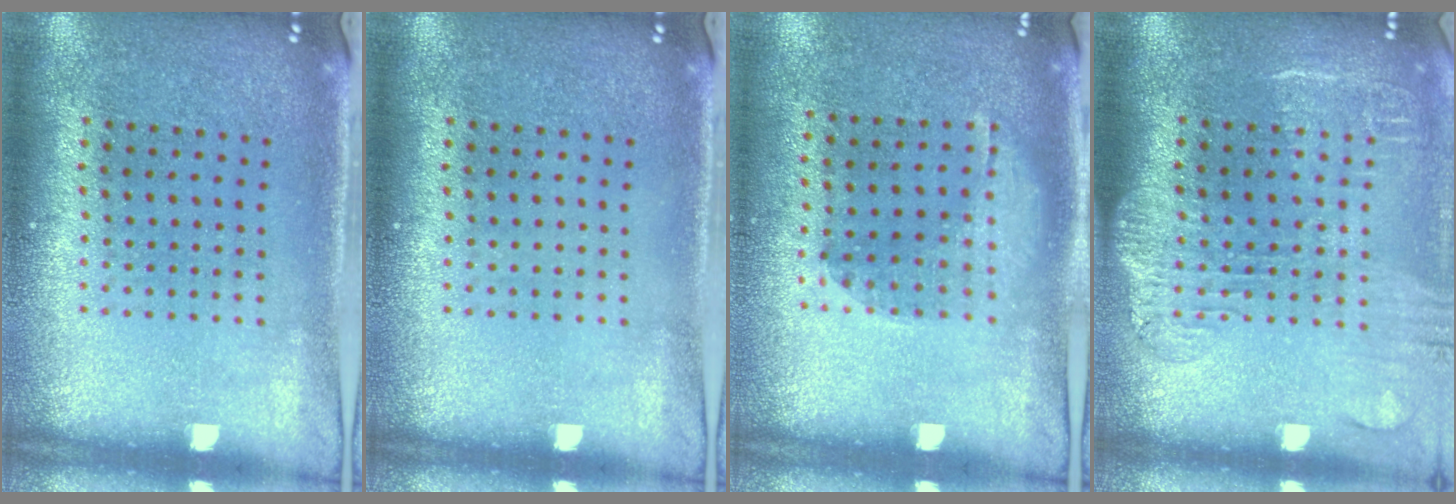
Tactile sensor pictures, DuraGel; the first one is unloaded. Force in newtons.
{"total": 0.0}
{"total": 1.2, "press": 0.9, "slide": 0.9}
{"total": 1.9, "press": 1.6, "slide": 1.0}